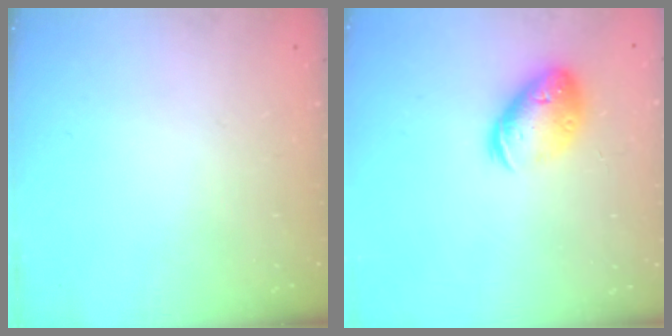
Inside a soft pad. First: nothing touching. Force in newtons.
{"total": 15.0, "press": 14.8, "slide": 2.2}